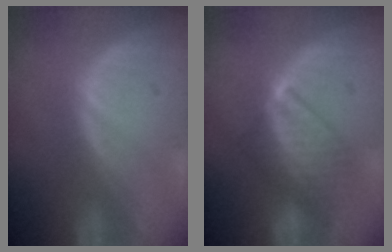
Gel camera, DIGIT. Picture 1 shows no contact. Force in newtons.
{"total": 6.6, "press": 6.6, "slide": 0.9}